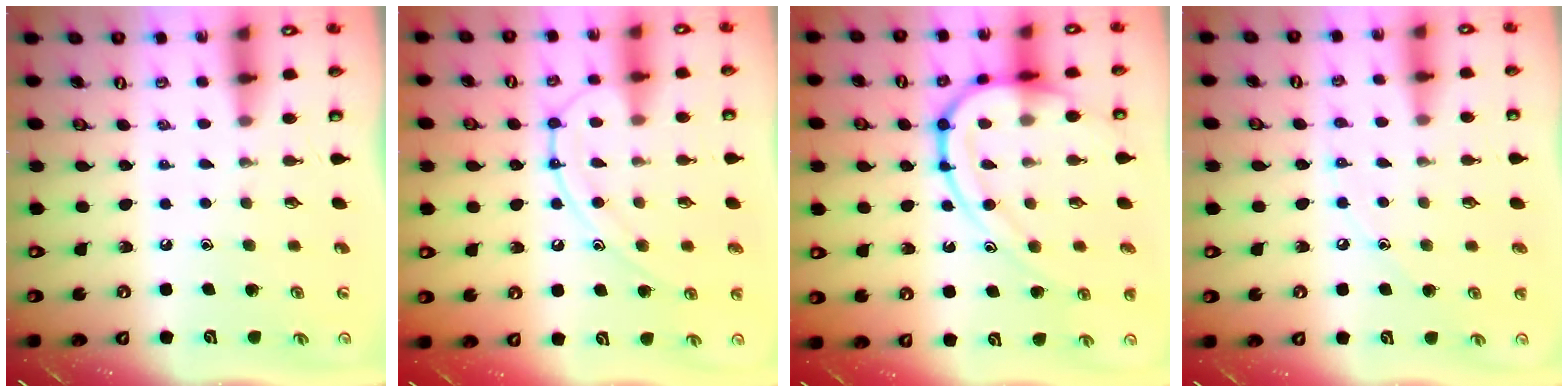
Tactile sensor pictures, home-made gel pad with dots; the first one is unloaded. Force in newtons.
{"total": 13.1, "press": 13.1, "slide": 1.1}
{"total": 15.8, "press": 15.7, "slide": 1.5}
{"total": 5.4, "press": 5.4, "slide": 0.6}